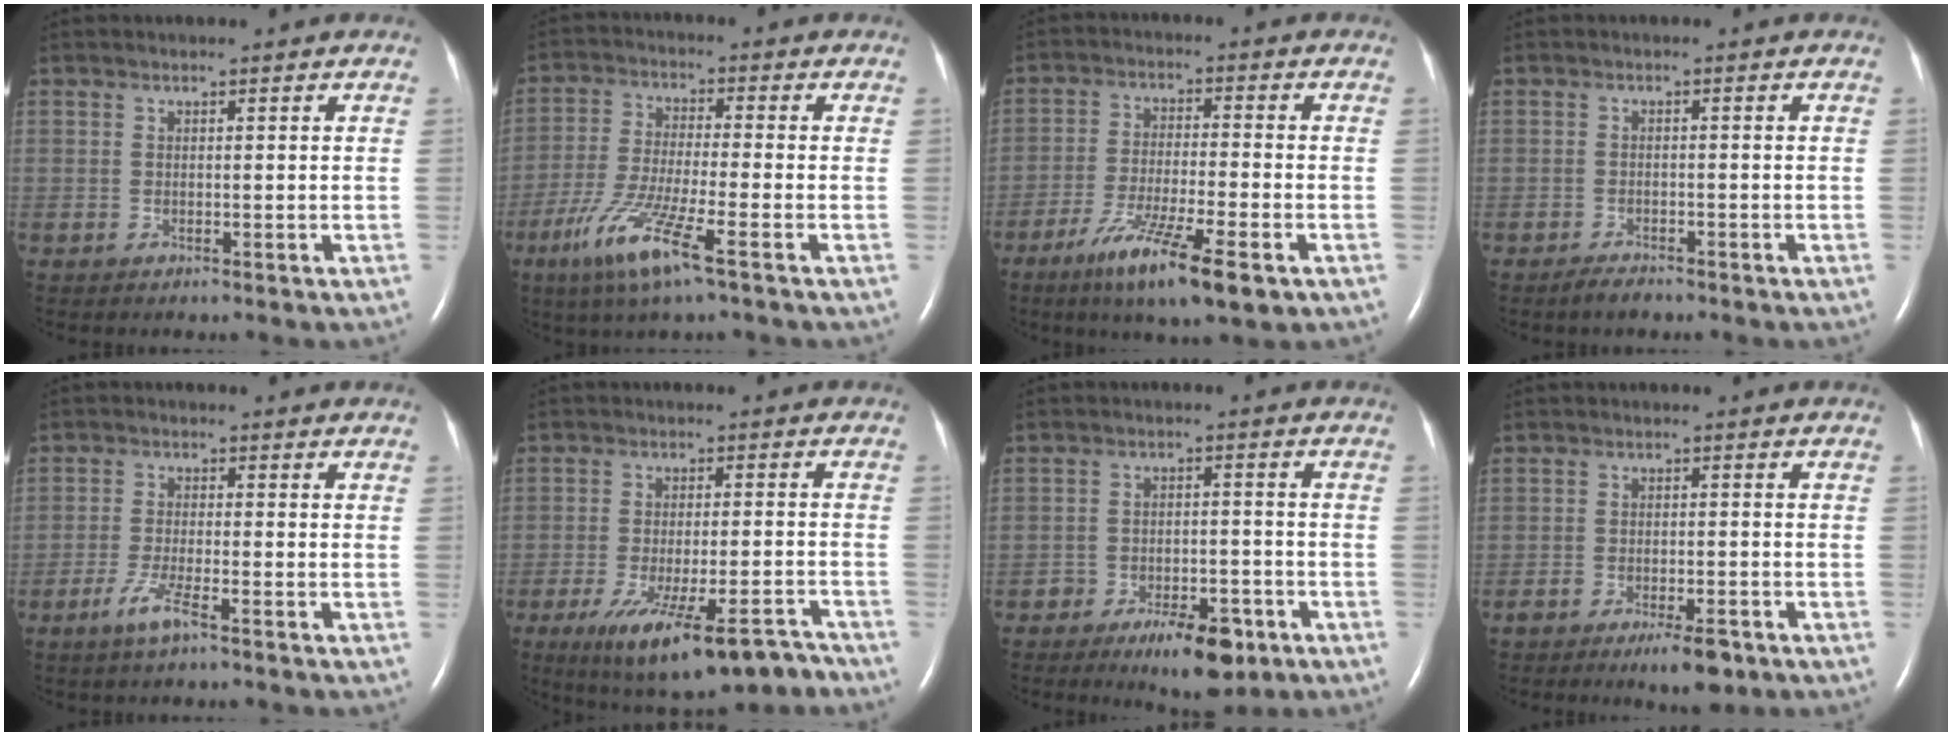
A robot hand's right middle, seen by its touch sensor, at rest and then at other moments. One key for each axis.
{"total": 10.2, "fx": -5.4, "fy": 0.3, "fz": 8.6, "tx": -0.177, "ty": -0.027, "tz": -0.104}
{"total": 11.8, "fx": -6.5, "fy": 1.3, "fz": 9.7, "tx": -0.175, "ty": -0.027, "tz": -0.107}
{"total": 2.1, "fx": -1.8, "fy": 0.5, "fz": 0.9, "tx": -0.027, "ty": -0.004, "tz": -0.028}
{"total": 4.0, "fx": -2.5, "fy": 0.1, "fz": 3.1, "tx": -0.067, "ty": -0.007, "tz": -0.050}
{"total": 15.8, "fx": -11.1, "fy": 3.9, "fz": 10.5, "tx": -0.131, "ty": -0.005, "tz": -0.162}
{"total": 8.2, "fx": -5.1, "fy": 3.2, "fz": 5.6, "tx": -0.083, "ty": 0.000, "tz": -0.073}
{"total": 5.2, "fx": -3.4, "fy": 1.4, "fz": 3.7, "tx": -0.060, "ty": -0.005, "tz": -0.049}